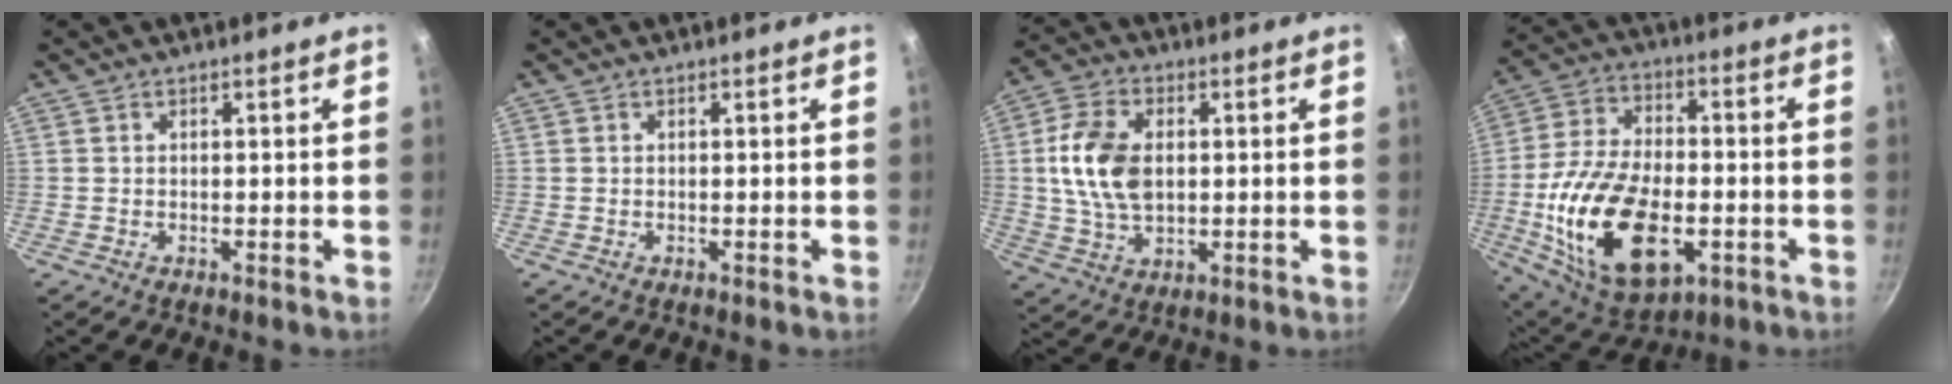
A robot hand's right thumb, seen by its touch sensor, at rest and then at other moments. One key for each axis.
{"total": 0.0}
{"total": 12.1, "fx": 1.2, "fy": 7.9, "fz": 9.1, "tx": -0.160, "ty": 0.005, "tz": 0.019}
{"total": 22.8, "fx": -5.5, "fy": 12.7, "fz": 18.2, "tx": -0.331, "ty": 0.015, "tz": -0.085}